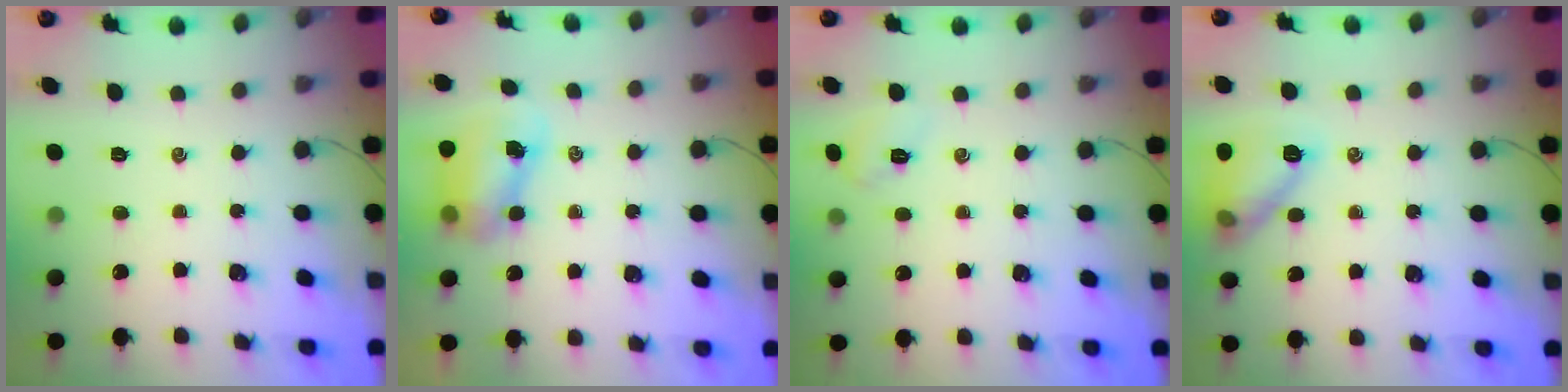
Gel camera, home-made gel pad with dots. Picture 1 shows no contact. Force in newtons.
{"total": 7.9, "press": 7.8, "slide": 1.3}
{"total": 6.9, "press": 6.7, "slide": 1.6}
{"total": 12.7, "press": 12.7, "slide": 0.5}